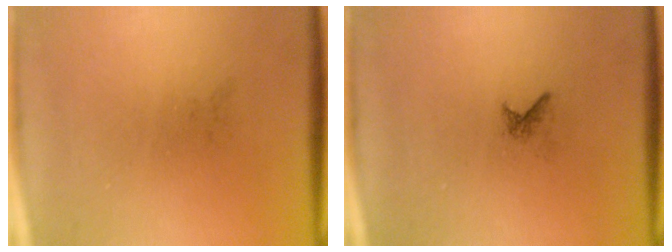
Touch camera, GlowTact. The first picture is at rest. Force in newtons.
{"total": 0.6}